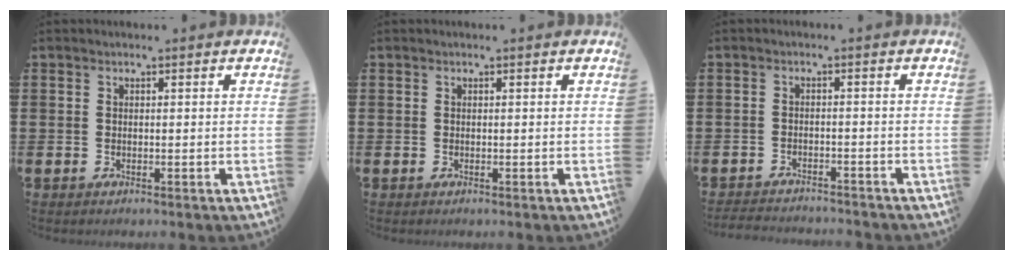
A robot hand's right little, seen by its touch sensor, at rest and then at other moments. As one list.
[{"total": 0.0}, {"total": 2.2, "force": [-2.2, 0.0, -0.1], "torque": [-0.002, 0.001, -0.046]}]